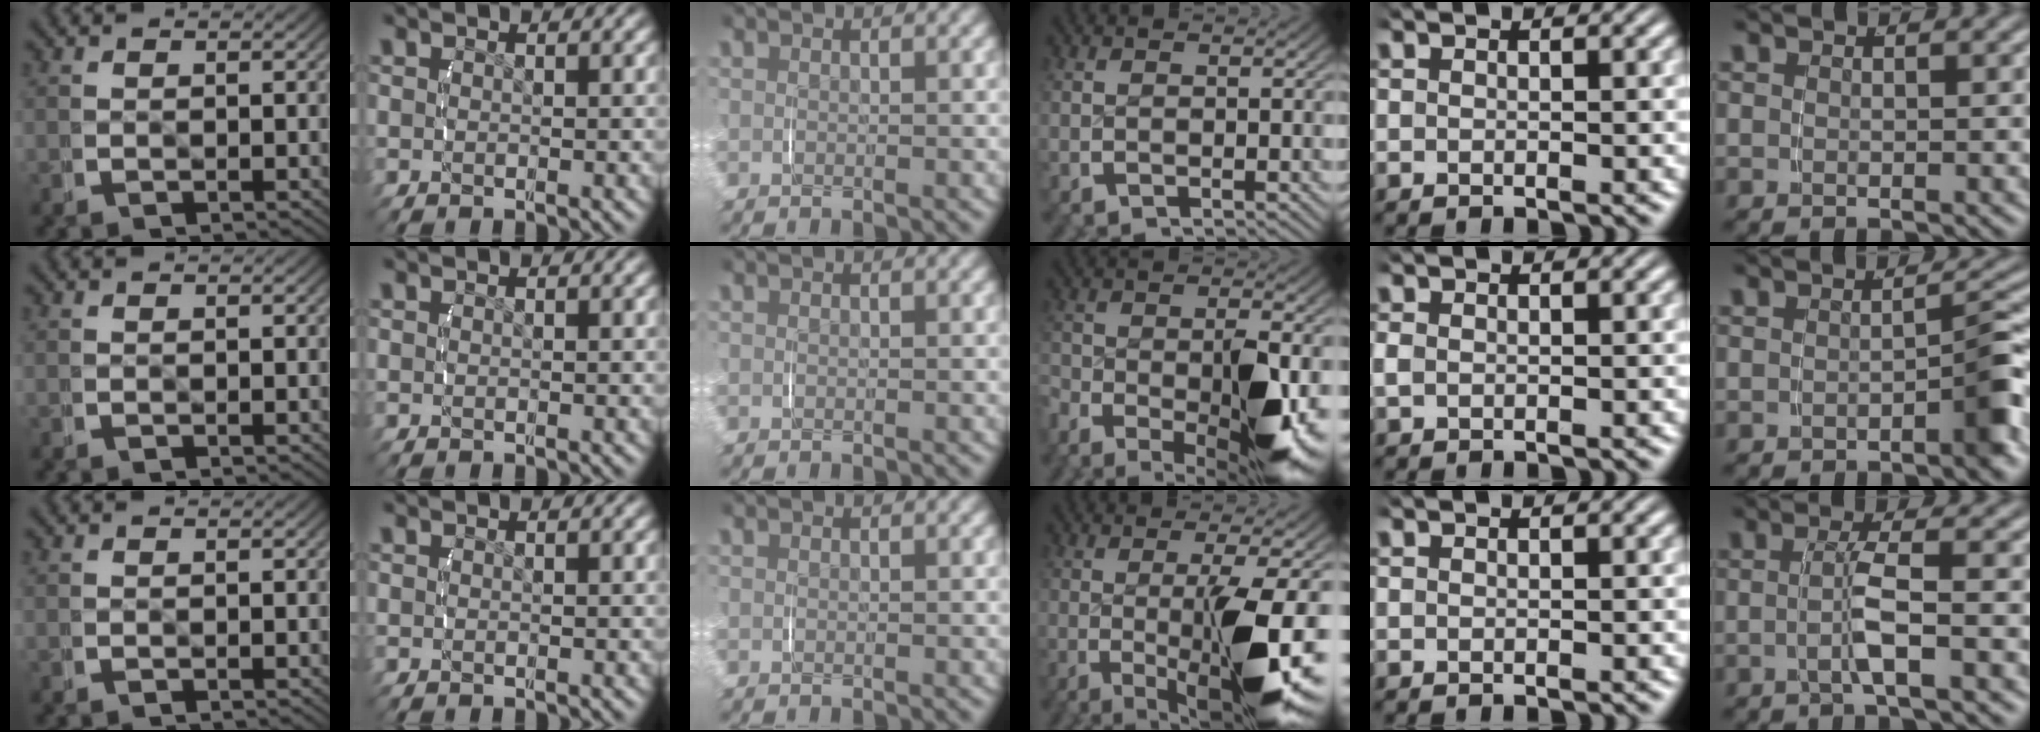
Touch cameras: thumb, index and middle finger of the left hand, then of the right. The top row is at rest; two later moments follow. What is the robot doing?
{"motion": "lift_and_place", "object": "jar lid"}